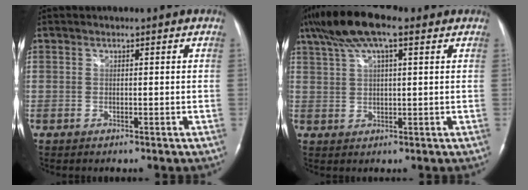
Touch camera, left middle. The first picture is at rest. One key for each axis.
{"total": 10.4, "fx": 6.6, "fy": 2.5, "fz": 7.7, "tx": -0.151, "ty": 0.034, "tz": 0.114}